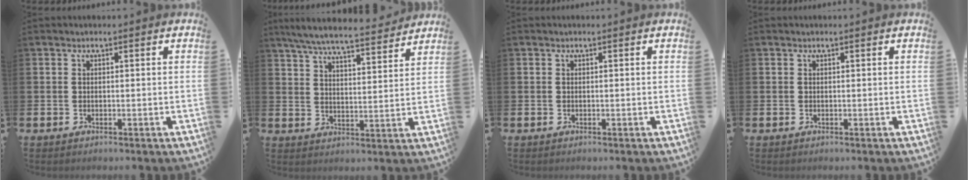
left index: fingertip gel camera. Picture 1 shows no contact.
{"total": 7.1, "force": [6.6, 0.7, 2.4], "torque": [-0.065, -0.043, 0.114]}
{"total": 0.0}
{"total": 0.0}